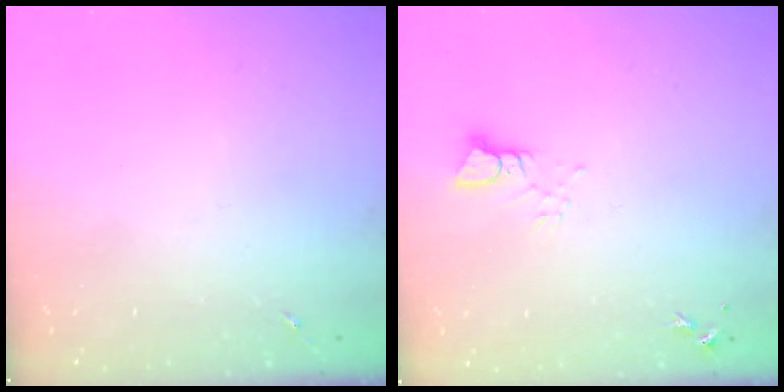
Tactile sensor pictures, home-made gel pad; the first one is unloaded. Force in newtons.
{"total": 3.1, "press": 3.1, "slide": 0.3}